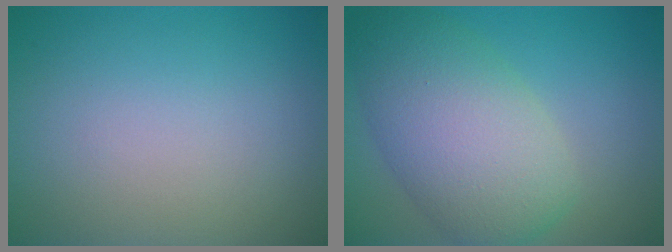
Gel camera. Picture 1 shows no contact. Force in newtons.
{"total": 8.2, "press": 8.2, "slide": 0.2}